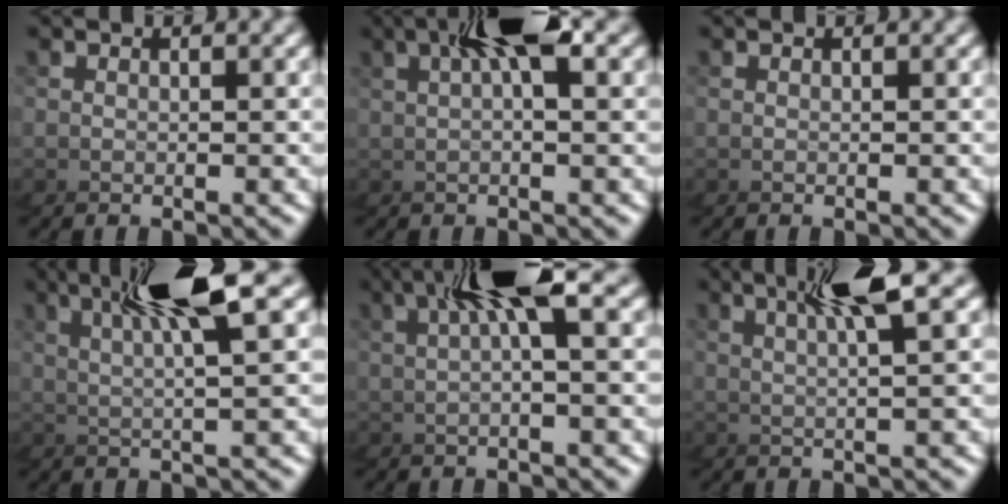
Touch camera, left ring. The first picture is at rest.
{"total": 5.2, "force": [1.6, 0.1, 5.0], "torque": [-0.106, 0.021, 0.019]}
{"total": 0.0}
{"total": 6.8, "force": [4.1, -0.4, 5.4], "torque": [-0.112, 0.032, 0.056]}
{"total": 5.9, "force": [2.0, -0.4, 5.6], "torque": [-0.111, 0.031, 0.026]}
{"total": 4.3, "force": [2.8, -2.2, 2.4], "torque": [-0.066, 0.029, 0.043]}